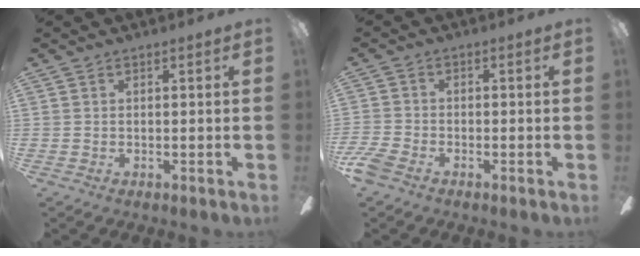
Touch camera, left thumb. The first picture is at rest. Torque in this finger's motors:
{"motor_torque": [-0.03, 0.03, 0.37, -0.38, 0.00]}